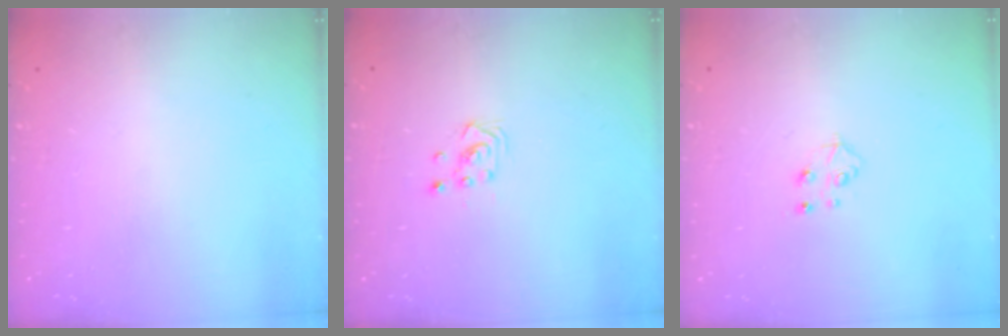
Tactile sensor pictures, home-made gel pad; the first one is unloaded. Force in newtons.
{"total": 2.9, "press": 2.8, "slide": 0.3}
{"total": 5.0, "press": 4.9, "slide": 0.5}